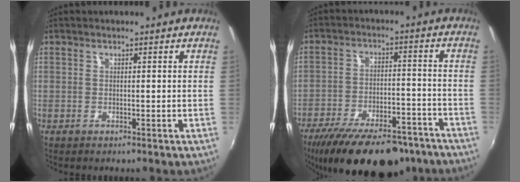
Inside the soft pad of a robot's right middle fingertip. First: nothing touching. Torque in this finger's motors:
{"motor_torque": [1.57, -0.56, 0.83, 0.21]}